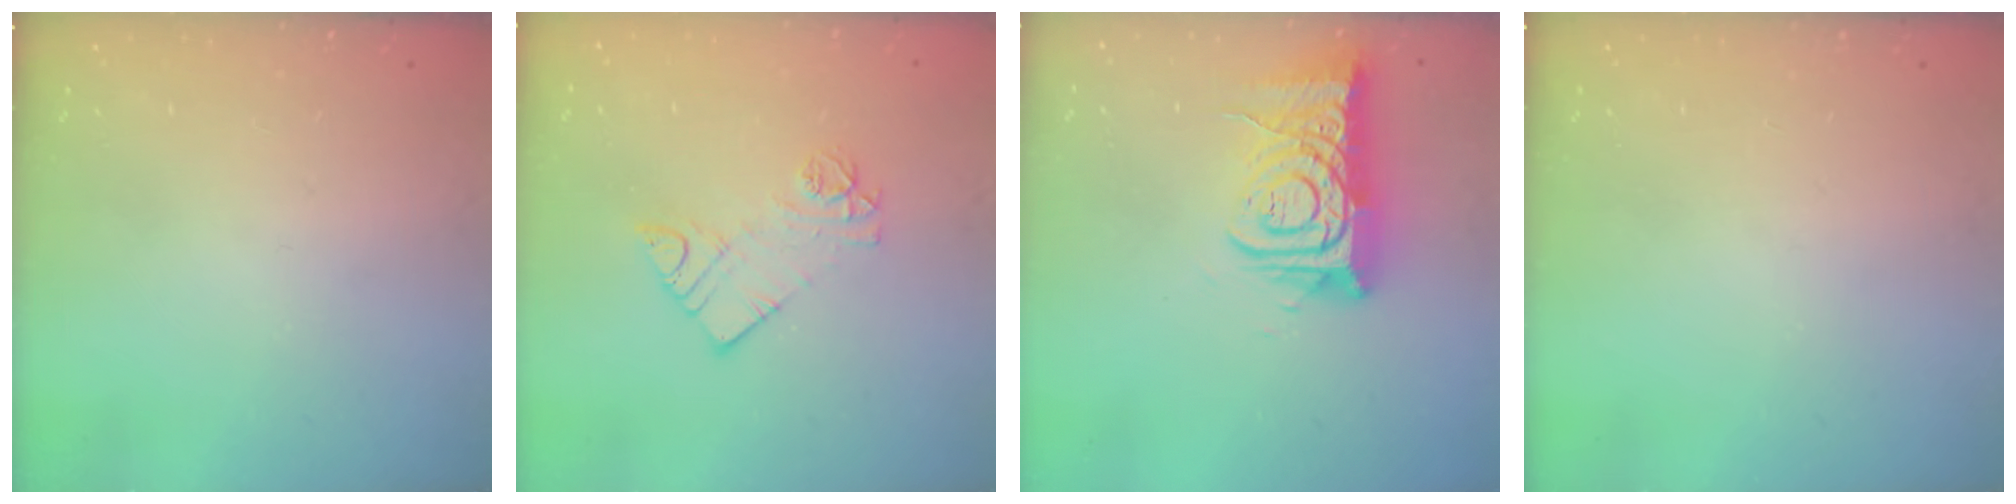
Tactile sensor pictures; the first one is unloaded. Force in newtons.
{"total": 9.4, "press": 9.4, "slide": 0.7}
{"total": 14.2, "press": 14.1, "slide": 1.5}
{"total": 0.0}